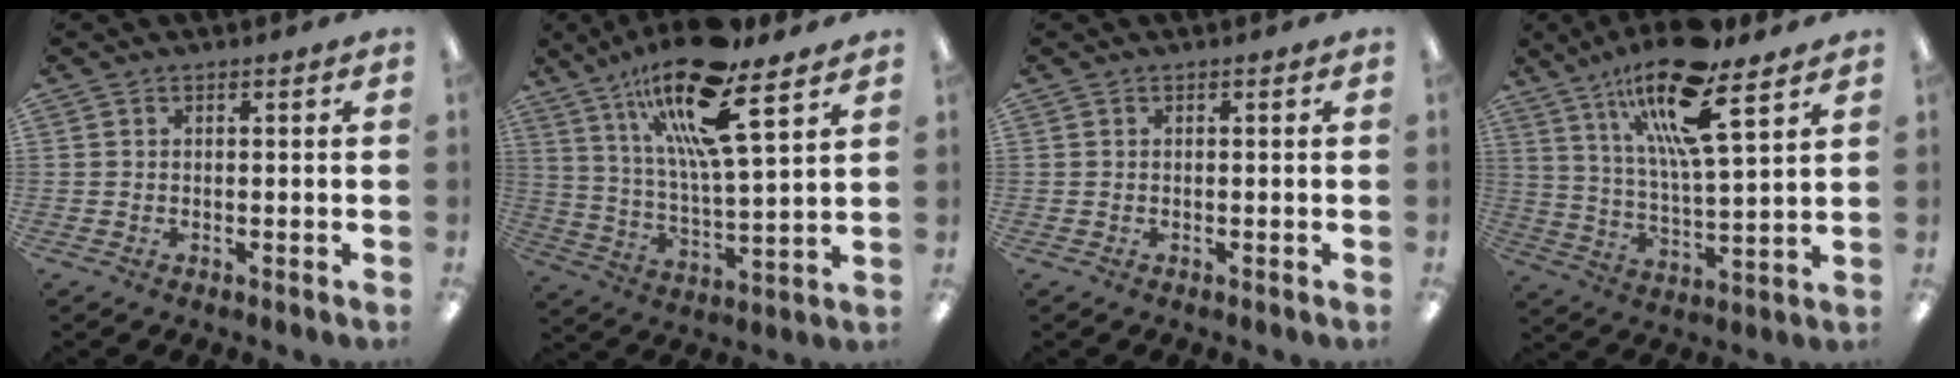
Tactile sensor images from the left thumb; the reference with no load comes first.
{"total": 19.5, "force": [12.8, 3.9, 14.3], "torque": [-0.266, -0.058, 0.207]}
{"total": 0.0}
{"total": 18.7, "force": [12.1, 4.2, 13.6], "torque": [-0.253, -0.052, 0.196]}